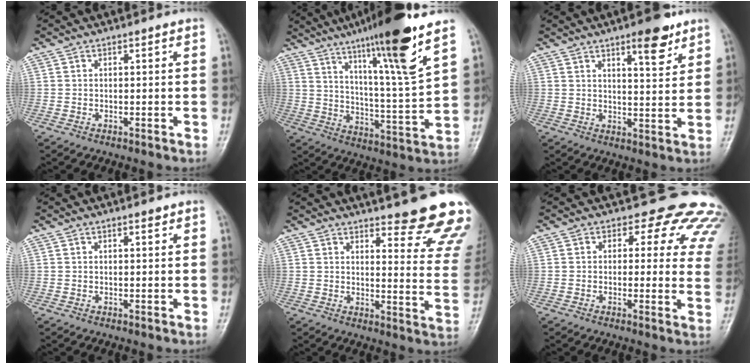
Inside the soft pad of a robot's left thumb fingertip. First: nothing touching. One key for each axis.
{"total": 19.0, "fx": 12.1, "fy": 0.6, "fz": 14.7, "tx": -0.222, "ty": -0.060, "tz": 0.193}
{"total": 7.7, "fx": 4.9, "fy": 2.2, "fz": 5.4, "tx": -0.064, "ty": -0.029, "tz": 0.069}
{"total": 0.9, "fx": 0.7, "fy": 0.2, "fz": 0.5, "tx": -0.009, "ty": -0.004, "tz": 0.010}
{"total": 19.3, "fx": 16.6, "fy": 3.6, "fz": 9.2, "tx": -0.079, "ty": -0.141, "tz": 0.183}
{"total": 13.9, "fx": 11.7, "fy": 6.5, "fz": 3.7, "tx": 0.021, "ty": -0.069, "tz": 0.099}